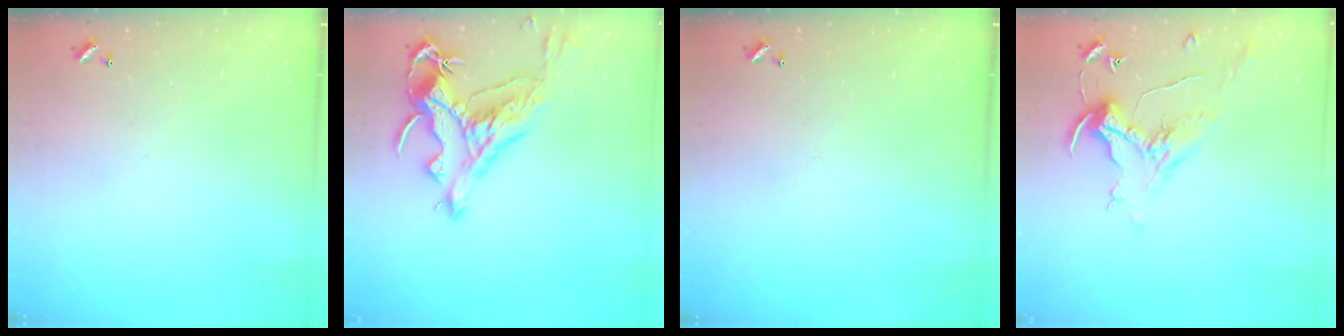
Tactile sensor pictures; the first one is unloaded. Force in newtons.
{"total": 5.8, "press": 5.5, "slide": 1.6}
{"total": 0.0}
{"total": 0.8, "press": 0.0, "slide": 0.8}